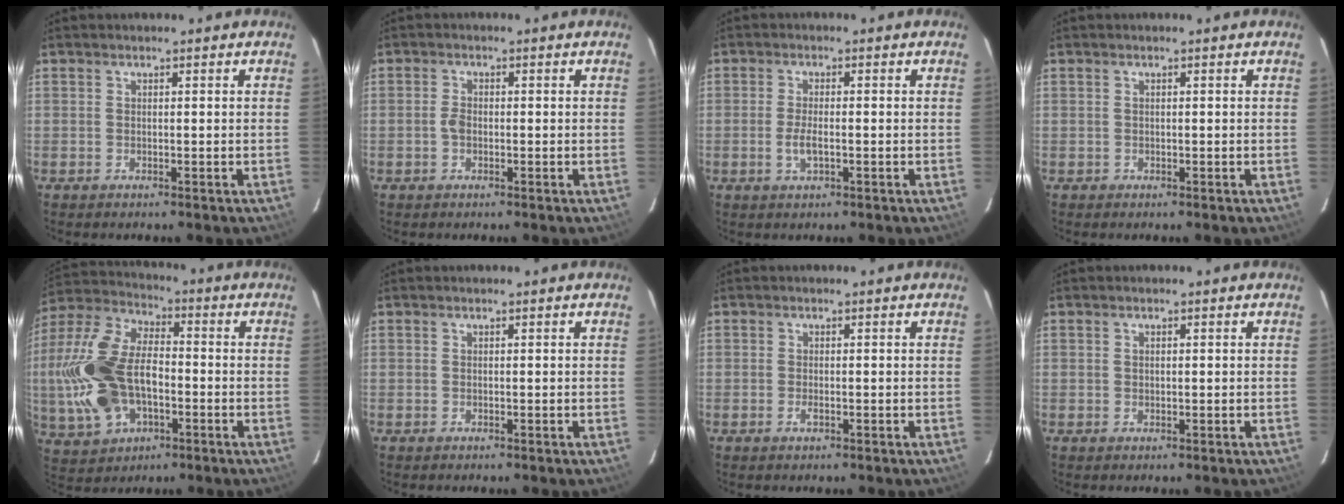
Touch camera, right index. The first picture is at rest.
{"total": 1.9, "force": [-0.5, 1.2, 1.4], "torque": [-0.031, 0.004, -0.011]}
{"total": 3.3, "force": [-1.0, 1.0, 3.0], "torque": [-0.061, -0.005, -0.018]}
{"total": 0.5, "force": [-0.2, 0.5, 0.0], "torque": [0.002, 0.002, -0.001]}
{"total": 19.7, "force": [-3.2, 11.8, 15.4], "torque": [-0.358, 0.010, -0.050]}
{"total": 0.0}
{"total": 1.2, "force": [-0.5, 0.5, 0.9], "torque": [-0.019, -0.001, -0.009]}
{"total": 0.6, "force": [0.2, 0.5, 0.4], "torque": [-0.007, 0.003, 0.004]}